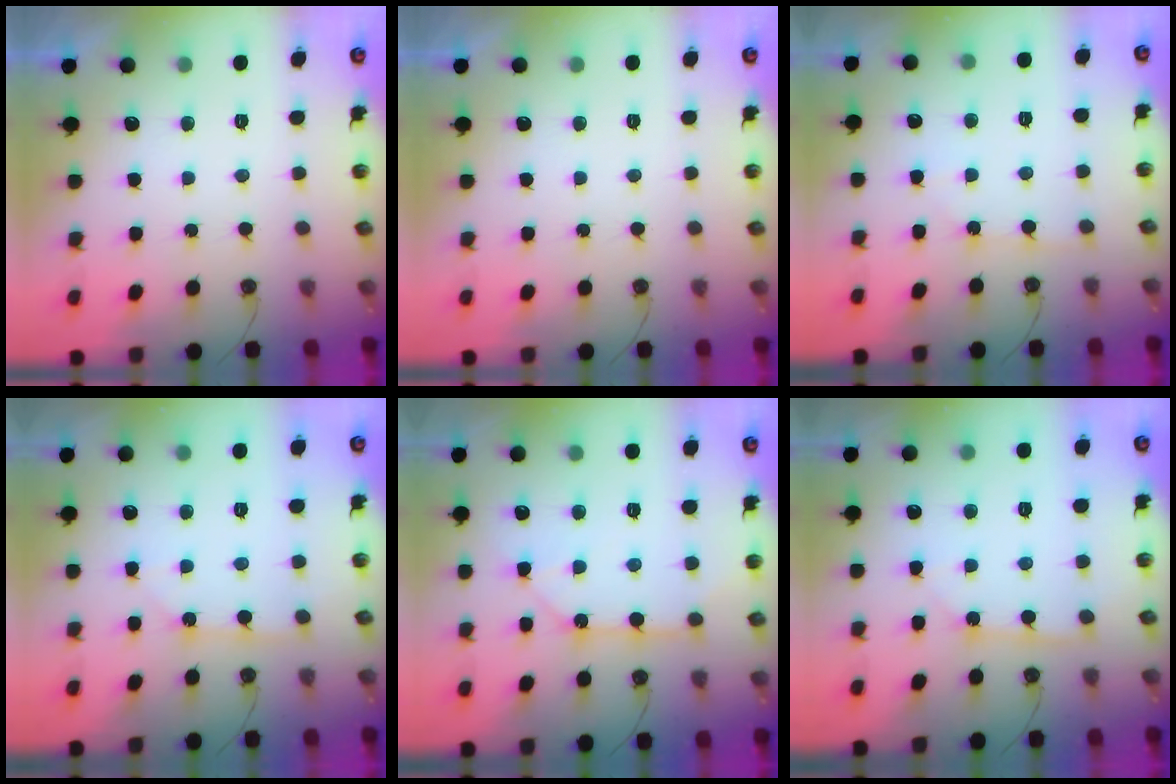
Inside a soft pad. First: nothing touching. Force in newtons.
{"total": 0.0}
{"total": 3.7, "press": 3.6, "slide": 0.6}
{"total": 3.4, "press": 3.3, "slide": 0.3}
{"total": 11.8, "press": 11.7, "slide": 1.3}
{"total": 3.2, "press": 3.2, "slide": 0.2}